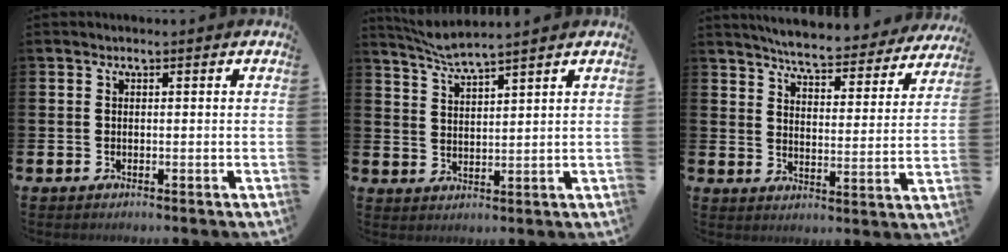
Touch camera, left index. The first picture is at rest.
{"total": 4.5, "force": [4.3, -0.3, 1.0], "torque": [-0.034, -0.019, 0.076]}
{"total": 5.9, "force": [5.7, 0.5, 1.4], "torque": [-0.035, -0.047, 0.090]}